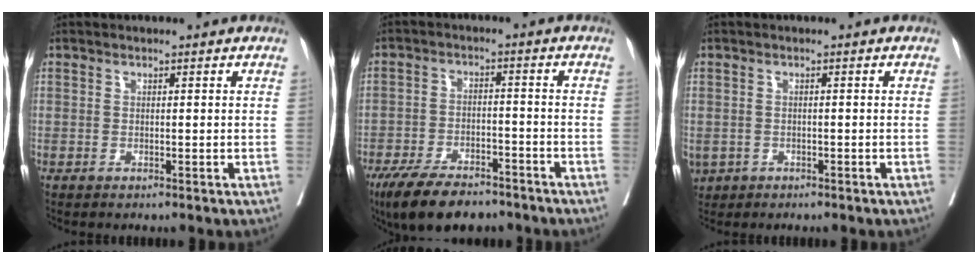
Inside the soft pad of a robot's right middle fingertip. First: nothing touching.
{"total": 11.2, "force": [-8.8, 3.6, 5.9], "torque": [-0.096, -0.013, -0.146]}
{"total": 3.6, "force": [-1.9, 2.8, 1.1], "torque": [-0.028, -0.003, -0.028]}